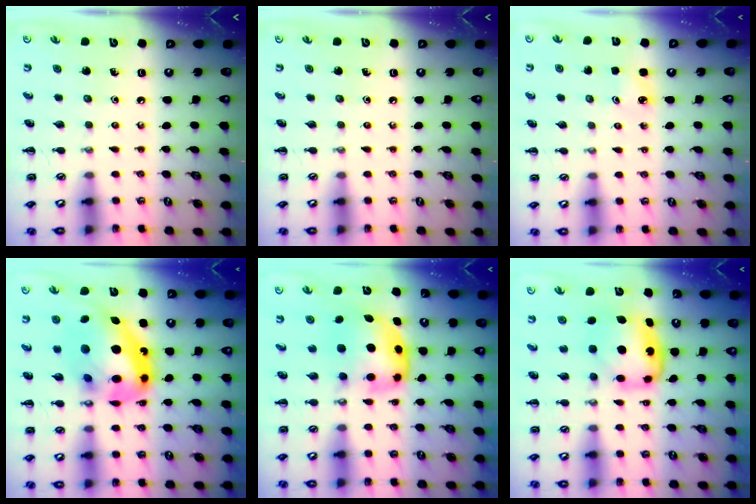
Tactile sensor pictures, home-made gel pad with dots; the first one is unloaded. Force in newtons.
{"total": 0.0}
{"total": 2.5, "press": 2.4, "slide": 0.8}
{"total": 22.5, "press": 21.8, "slide": 5.5}
{"total": 5.8, "press": 5.7, "slide": 0.7}
{"total": 6.0, "press": 6.0, "slide": 0.8}